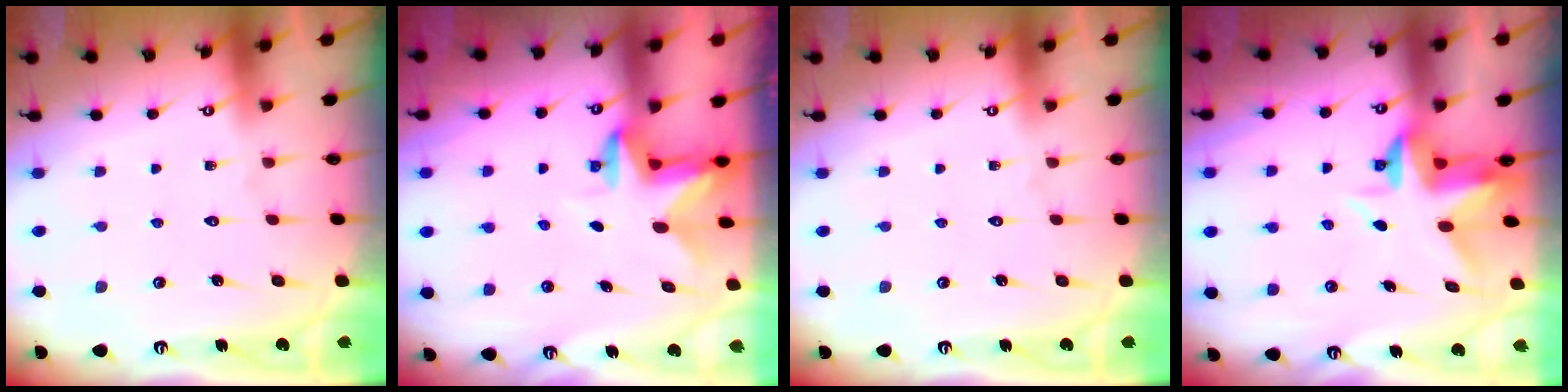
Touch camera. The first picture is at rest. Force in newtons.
{"total": 2.9, "press": 2.8, "slide": 0.5}
{"total": 0.0}
{"total": 3.8, "press": 3.8, "slide": 0.5}